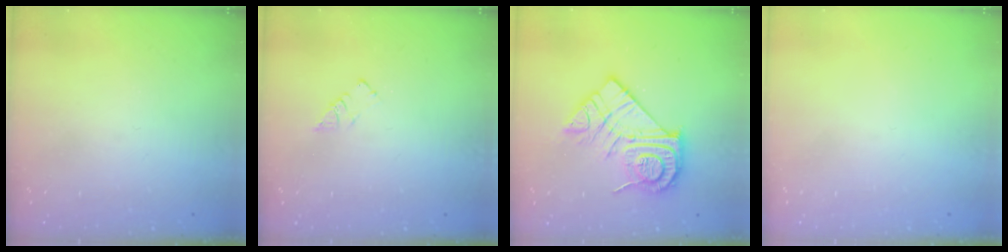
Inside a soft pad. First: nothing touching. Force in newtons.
{"total": 2.9, "press": 2.9, "slide": 0.4}
{"total": 16.5, "press": 16.5, "slide": 1.2}
{"total": 1.8, "press": 1.7, "slide": 0.1}